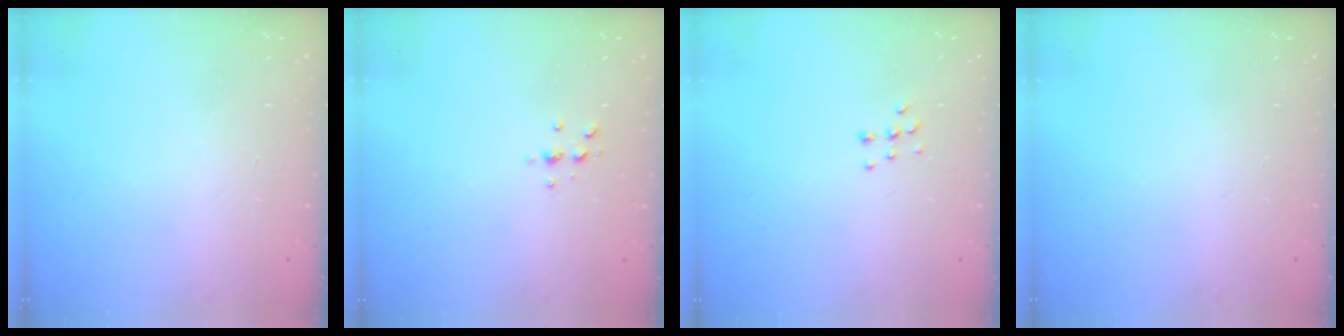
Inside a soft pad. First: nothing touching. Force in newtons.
{"total": 3.0, "press": 3.0, "slide": 0.4}
{"total": 5.9, "press": 5.9, "slide": 0.4}
{"total": 0.0}